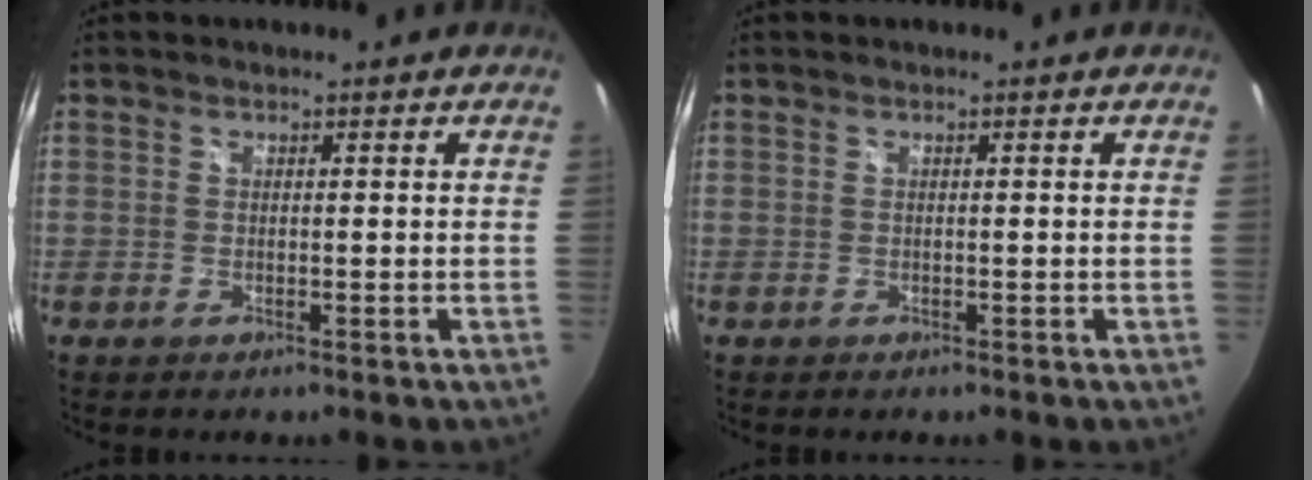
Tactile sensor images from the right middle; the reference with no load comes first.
{"total": 0.0}